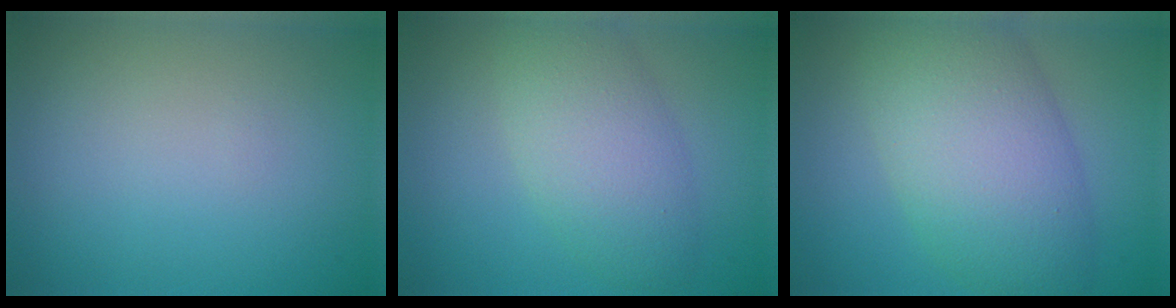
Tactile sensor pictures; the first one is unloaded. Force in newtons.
{"total": 5.2, "press": 5.2, "slide": 0.2}
{"total": 9.1, "press": 9.1, "slide": 0.0}